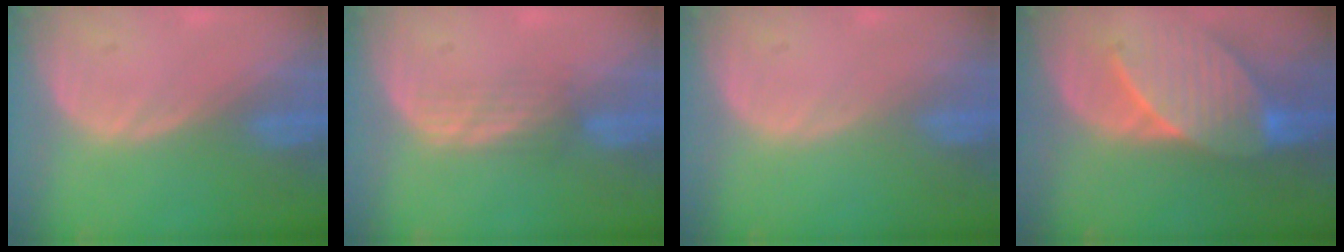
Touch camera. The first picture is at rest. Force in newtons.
{"total": 2.9, "press": 2.6, "slide": 1.3}
{"total": 0.0}
{"total": 8.5, "press": 8.3, "slide": 1.5}